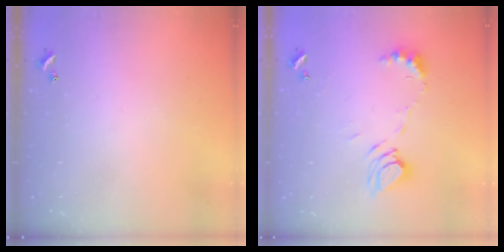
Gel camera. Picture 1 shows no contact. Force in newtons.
{"total": 8.6, "press": 8.5, "slide": 1.1}